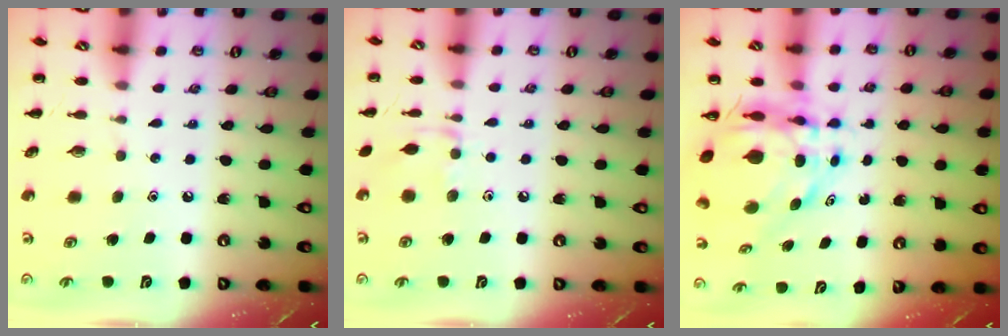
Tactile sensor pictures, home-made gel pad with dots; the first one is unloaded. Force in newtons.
{"total": 5.7, "press": 5.7, "slide": 0.8}
{"total": 7.6, "press": 7.1, "slide": 2.7}